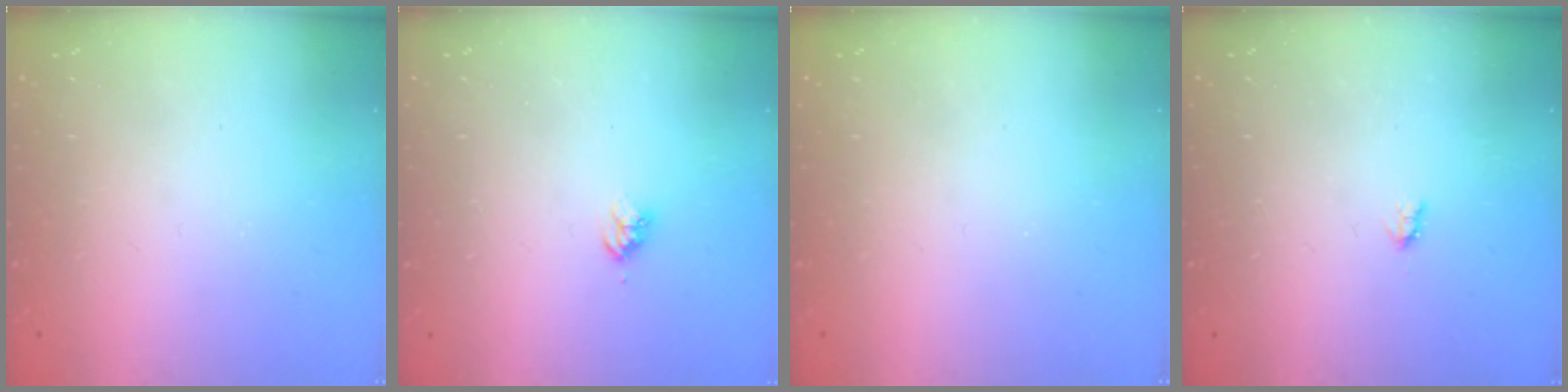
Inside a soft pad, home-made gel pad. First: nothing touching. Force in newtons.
{"total": 3.1, "press": 3.1, "slide": 0.4}
{"total": 0.0}
{"total": 1.9, "press": 1.9, "slide": 0.3}